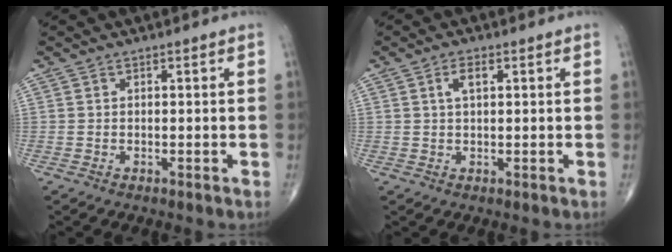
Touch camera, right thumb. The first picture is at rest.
{"total": 3.0, "force": [1.1, 1.4, 2.5], "torque": [-0.046, 0.004, 0.021]}